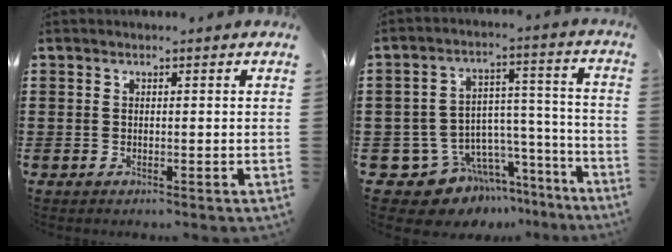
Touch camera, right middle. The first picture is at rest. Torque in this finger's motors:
{"motor_torque": [0.75, -0.68, 0.12, 0.00]}